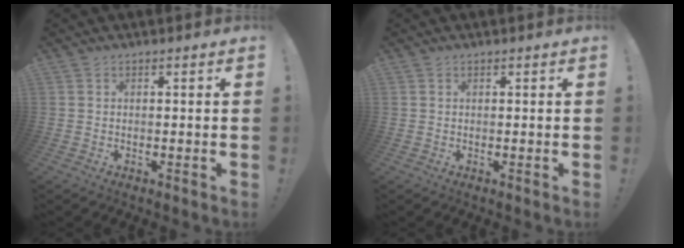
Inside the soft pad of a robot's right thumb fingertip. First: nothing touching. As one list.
[{"total": 0.0}]